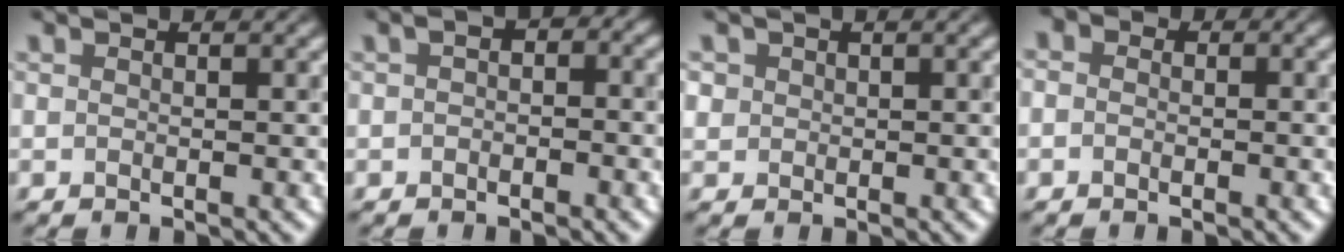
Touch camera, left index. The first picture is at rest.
{"total": 1.6, "force": [-0.3, 1.1, 1.2], "torque": [-0.022, 0.007, -0.010]}
{"total": 1.4, "force": [0.4, 1.2, 0.4], "torque": [-0.007, 0.010, 0.013]}
{"total": 2.5, "force": [0.4, 2.0, 1.5], "torque": [-0.008, 0.011, -0.031]}